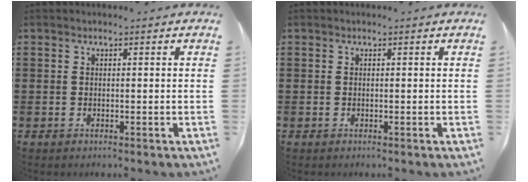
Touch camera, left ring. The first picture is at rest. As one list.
[{"total": 0.0}]